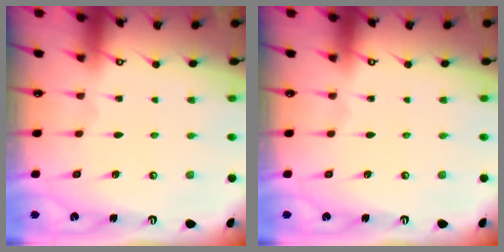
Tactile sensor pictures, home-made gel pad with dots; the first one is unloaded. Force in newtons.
{"total": 0.0}